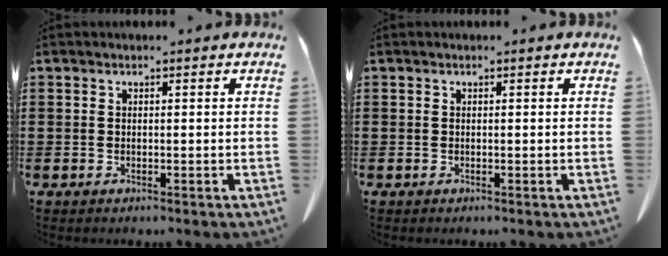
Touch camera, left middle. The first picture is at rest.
{"total": 0.0}